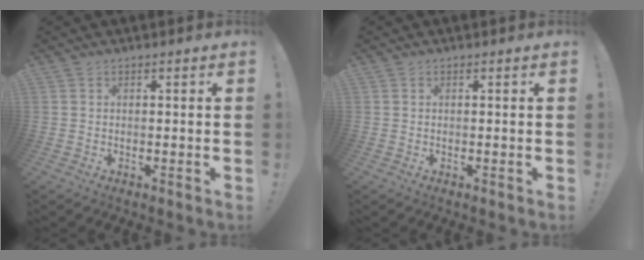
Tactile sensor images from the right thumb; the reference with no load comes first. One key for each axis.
{"total": 0.0}